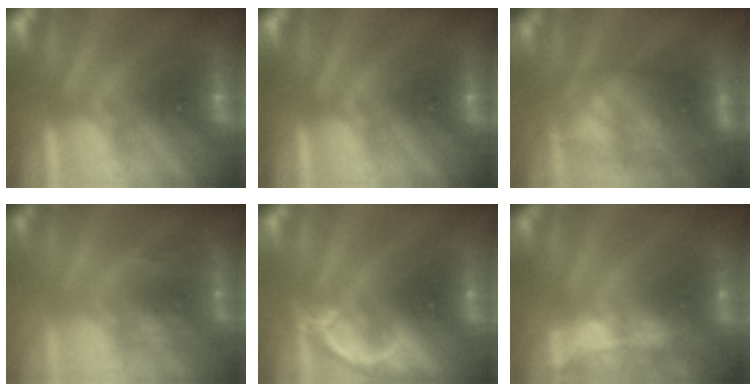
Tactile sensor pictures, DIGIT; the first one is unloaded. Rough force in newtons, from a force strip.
{"total": 0.0}
{"total": 8.3}
{"total": 3.4}
{"total": 4.6}
{"total": 7.0}